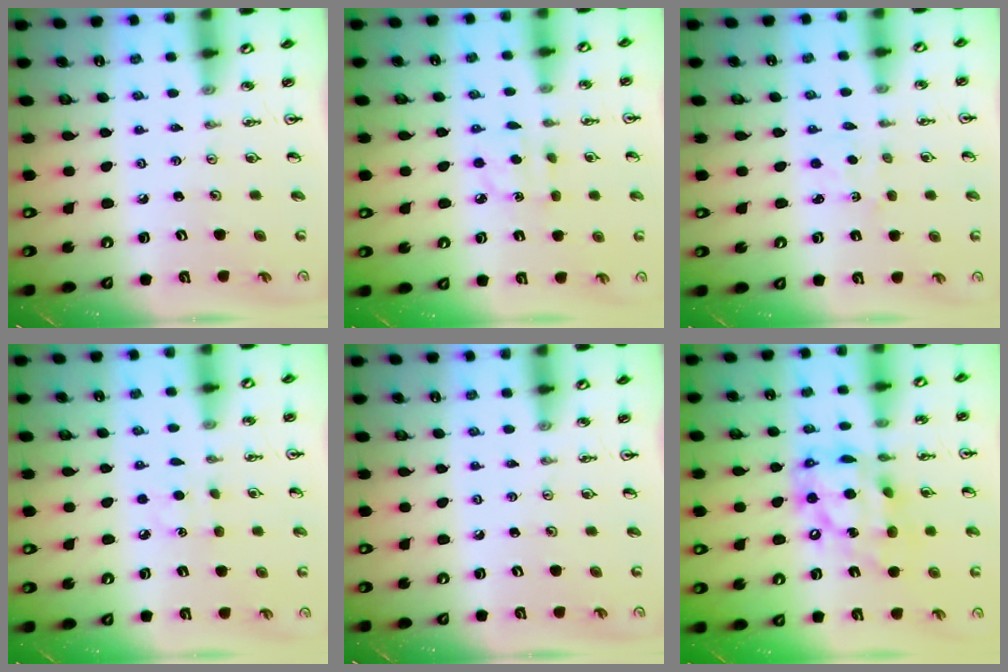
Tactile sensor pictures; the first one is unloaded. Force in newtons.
{"total": 5.5, "press": 5.4, "slide": 0.6}
{"total": 1.4, "press": 1.4, "slide": 0.2}
{"total": 4.8, "press": 4.8, "slide": 0.5}
{"total": 0.0}
{"total": 15.5, "press": 15.4, "slide": 1.3}